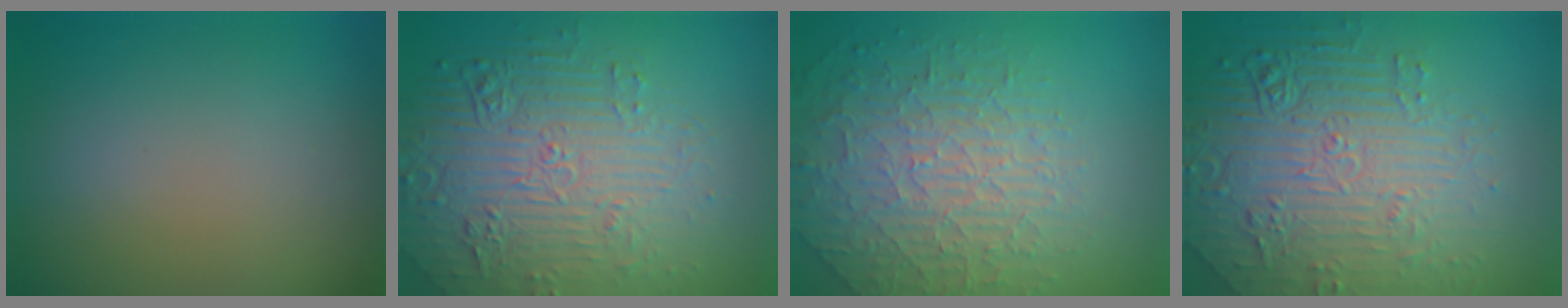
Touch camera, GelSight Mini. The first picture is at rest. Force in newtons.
{"total": 7.2, "press": 5.4, "slide": 4.8}
{"total": 4.4, "press": 4.3, "slide": 1.0}
{"total": 7.6, "press": 5.9, "slide": 4.7}